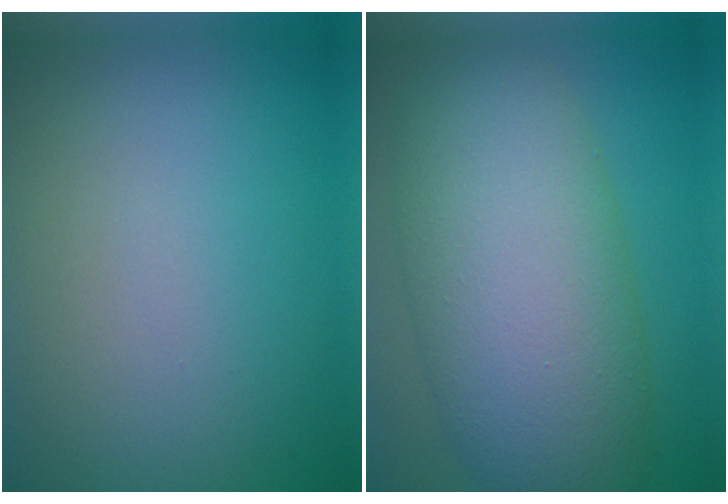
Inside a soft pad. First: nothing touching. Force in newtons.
{"total": 11.5, "press": 11.5, "slide": 0.3}